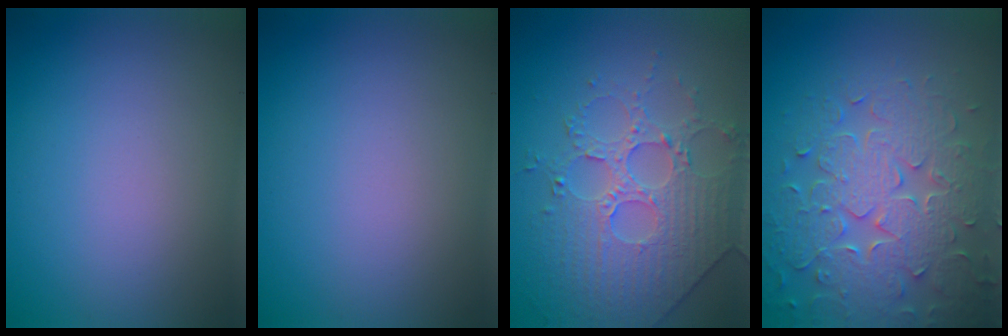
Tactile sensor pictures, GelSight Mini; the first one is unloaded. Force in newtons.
{"total": 0.0}
{"total": 4.4, "press": 4.2, "slide": 1.4}
{"total": 7.7, "press": 6.1, "slide": 4.7}